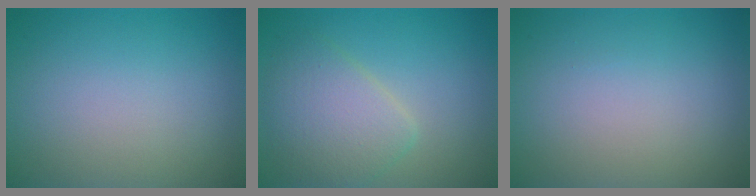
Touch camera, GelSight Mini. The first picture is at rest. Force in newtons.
{"total": 4.5, "press": 4.5, "slide": 0.2}
{"total": 0.0}